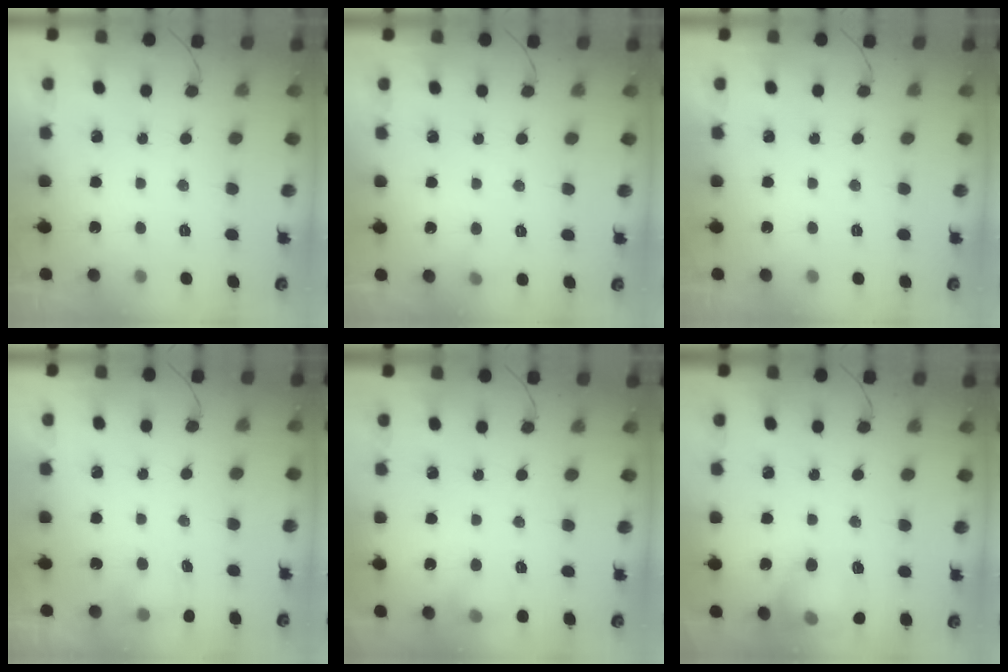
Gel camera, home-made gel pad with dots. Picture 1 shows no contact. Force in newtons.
{"total": 4.2, "press": 4.1, "slide": 1.0}
{"total": 0.0}
{"total": 4.7, "press": 4.5, "slide": 1.3}
{"total": 7.1, "press": 7.1, "slide": 0.9}
{"total": 13.7, "press": 13.6, "slide": 1.2}